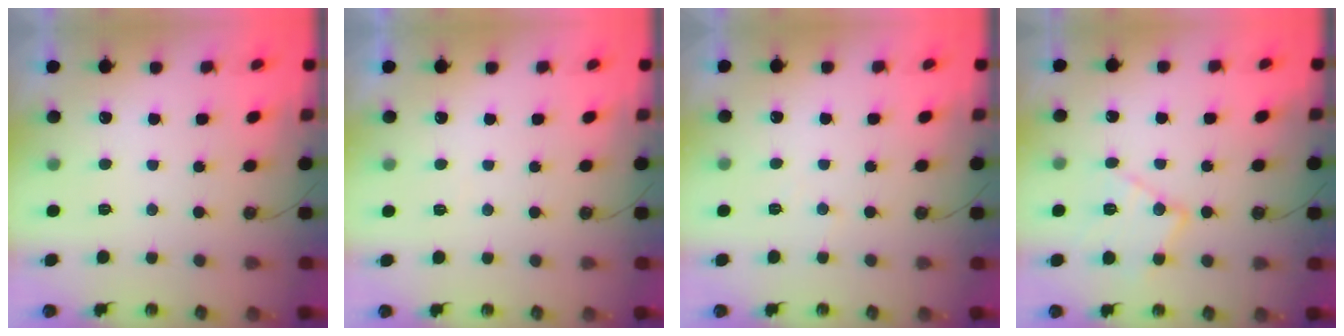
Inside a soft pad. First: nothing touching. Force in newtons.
{"total": 2.7, "press": 2.7, "slide": 0.6}
{"total": 3.7, "press": 3.7, "slide": 0.6}
{"total": 14.0, "press": 13.9, "slide": 1.0}